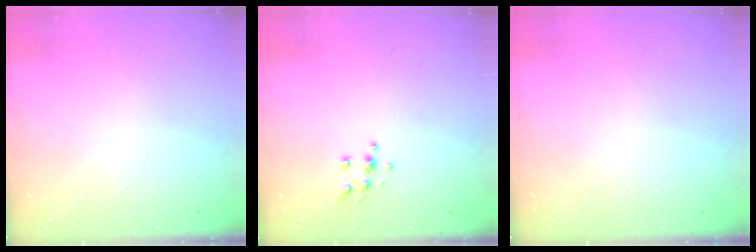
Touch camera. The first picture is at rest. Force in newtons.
{"total": 6.4, "press": 6.4, "slide": 0.6}
{"total": 0.0}